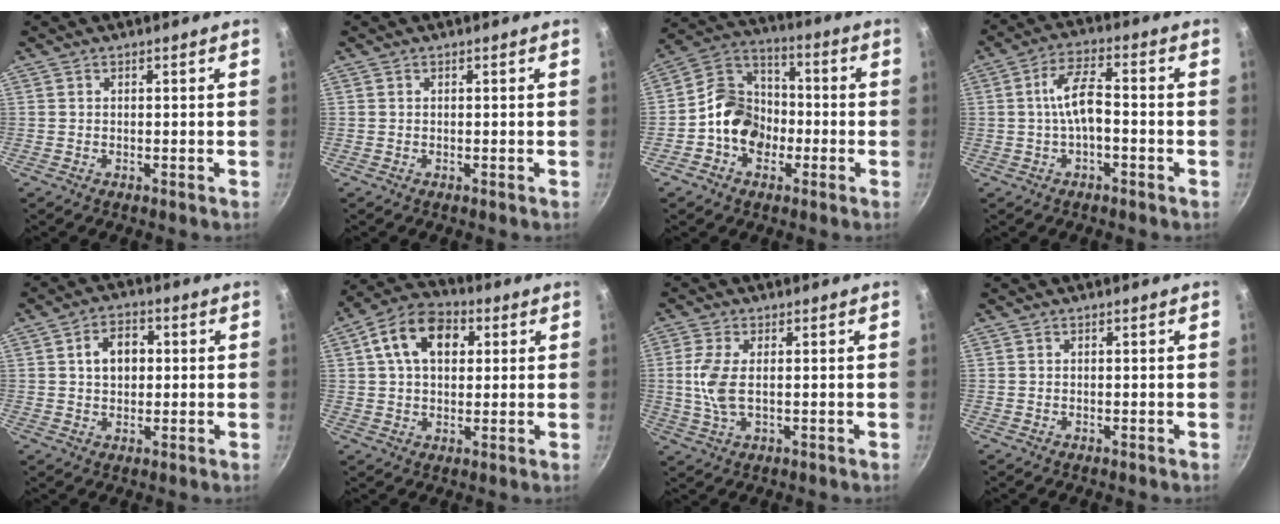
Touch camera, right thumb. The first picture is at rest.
{"total": 0.0}
{"total": 12.2, "force": [-2.8, 9.9, 6.6], "torque": [-0.080, 0.042, -0.069]}
{"total": 6.9, "force": [-1.2, 2.8, 6.2], "torque": [-0.113, 0.031, -0.027]}
{"total": 6.6, "force": [1.1, 4.7, 4.5], "torque": [-0.048, 0.010, 0.015]}
{"total": 12.5, "force": [3.6, 8.4, 8.6], "torque": [-0.123, 0.013, 0.046]}
{"total": 6.5, "force": [0.4, 3.0, 5.8], "torque": [-0.134, 0.001, 0.007]}
{"total": 0.0}